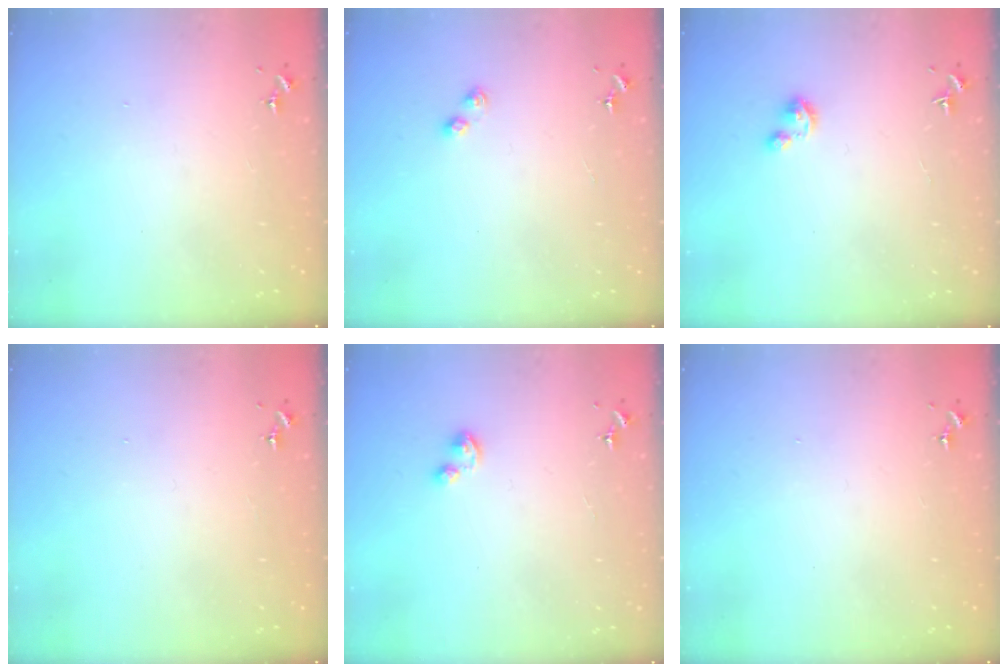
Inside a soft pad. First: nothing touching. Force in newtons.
{"total": 2.8, "press": 2.8, "slide": 0.3}
{"total": 2.7, "press": 2.7, "slide": 0.3}
{"total": 0.0}
{"total": 1.9, "press": 1.9, "slide": 0.3}
{"total": 0.0}